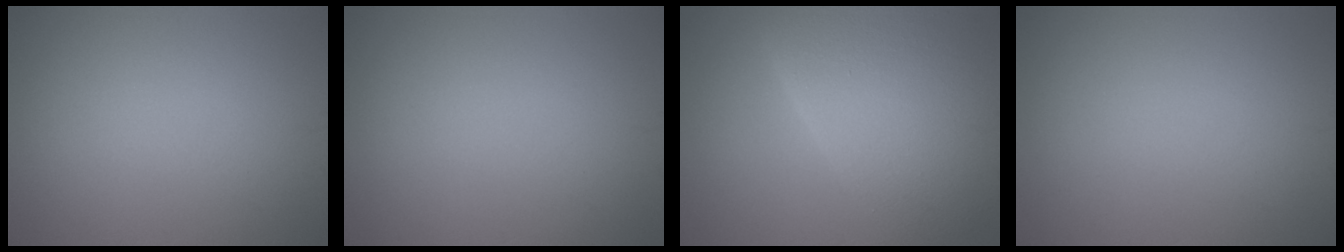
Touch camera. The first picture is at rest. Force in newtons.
{"total": 0.0}
{"total": 8.4, "press": 8.4, "slide": 0.3}
{"total": 0.0}